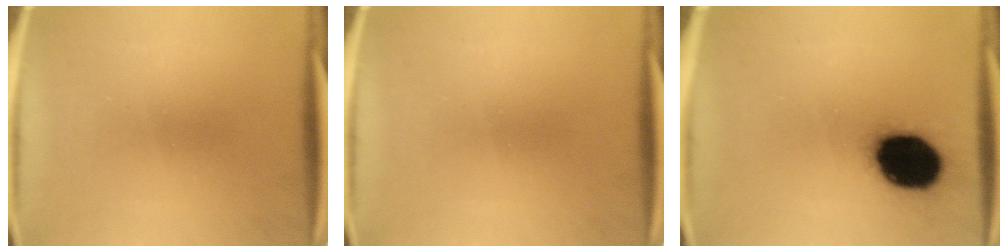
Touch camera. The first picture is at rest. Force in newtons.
{"total": 0.0}
{"total": 19.0}